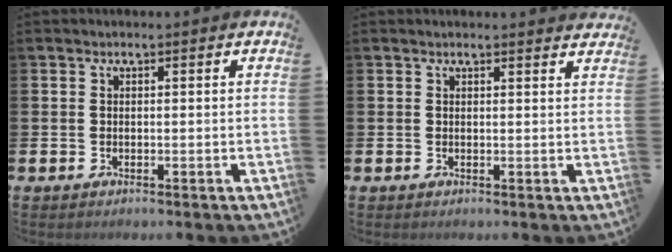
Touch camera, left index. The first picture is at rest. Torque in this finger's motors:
{"motor_torque": [0.45, -1.69, 0.07, 0.01]}